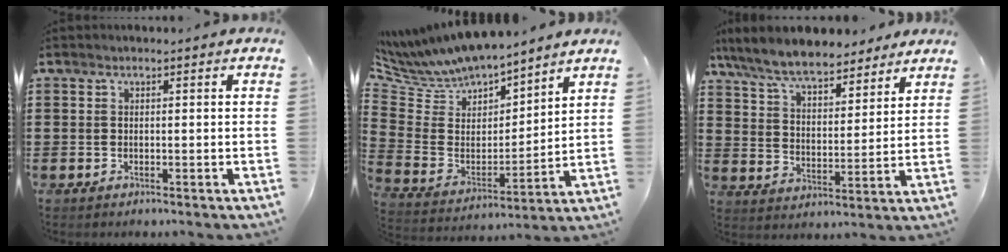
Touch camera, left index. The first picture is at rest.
{"total": 7.4, "force": [7.1, 2.1, 0.6], "torque": [-0.064, -0.057, 0.123]}
{"total": 8.6, "force": [7.8, 1.5, 3.3], "torque": [-0.096, -0.032, 0.141]}